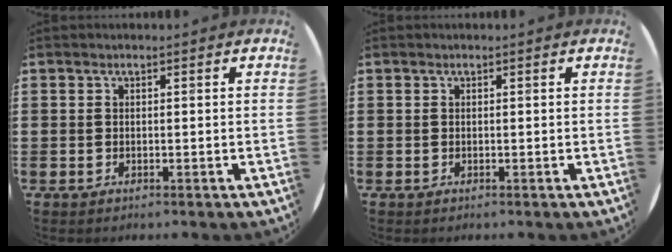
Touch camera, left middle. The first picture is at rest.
{"total": 0.0}